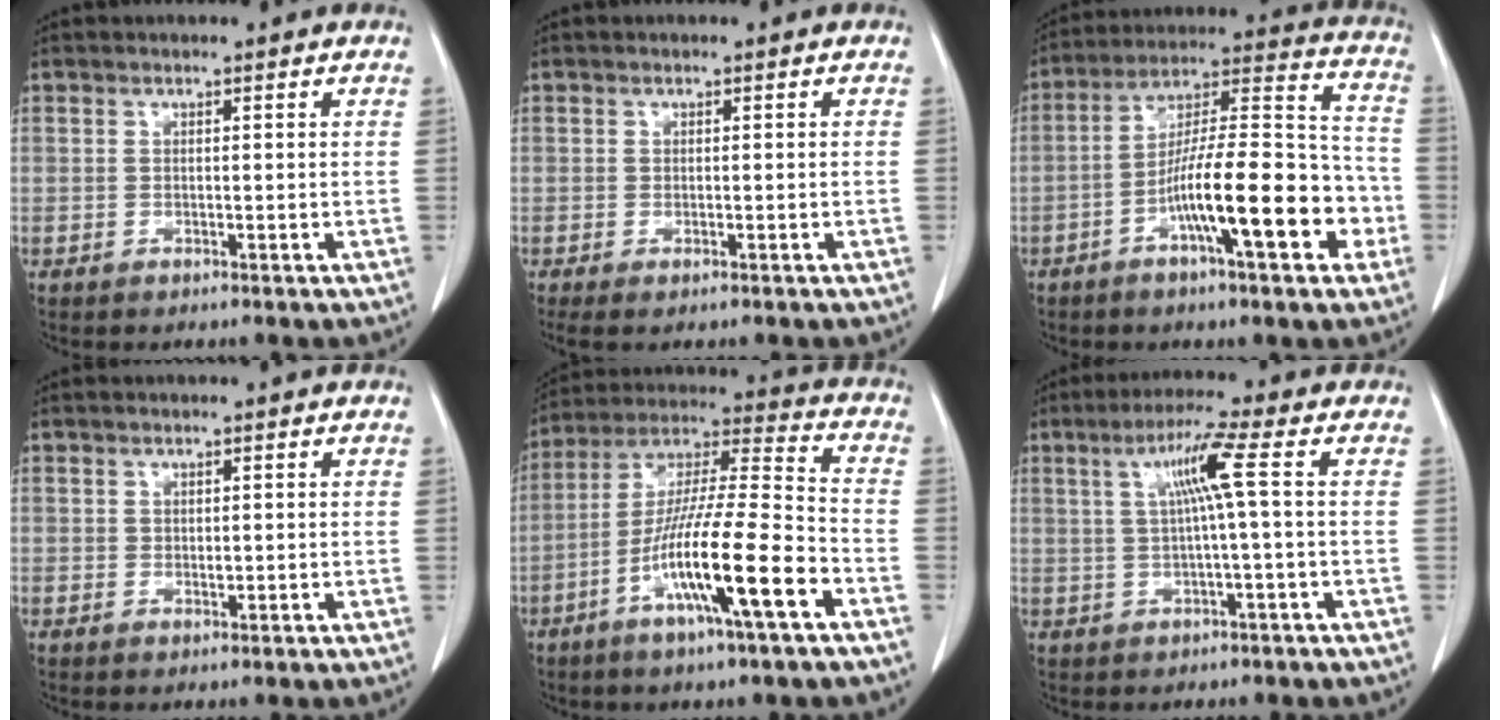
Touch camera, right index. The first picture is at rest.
{"total": 2.0, "force": [-1.4, 0.5, 1.3], "torque": [-0.016, -0.006, -0.019]}
{"total": 17.2, "force": [-6.2, 3.1, 15.8], "torque": [-0.257, 0.016, -0.099]}
{"total": 0.6, "force": [0.1, 0.5, 0.4], "torque": [-0.005, -0.001, 0.003]}
{"total": 16.8, "force": [-7.1, 0.4, 15.2], "torque": [-0.284, -0.010, -0.128]}
{"total": 6.1, "force": [1.1, -1.1, 5.9], "torque": [-0.108, 0.014, 0.025]}